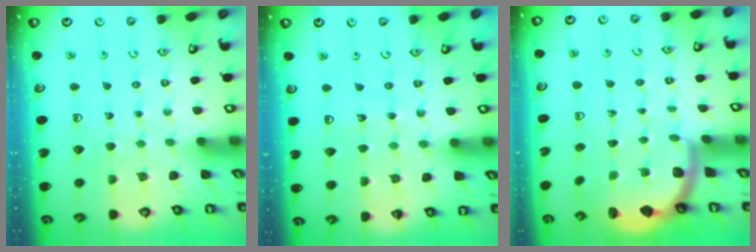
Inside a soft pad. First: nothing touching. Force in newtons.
{"total": 7.8, "press": 7.5, "slide": 1.9}
{"total": 1.8, "press": 1.8, "slide": 0.1}